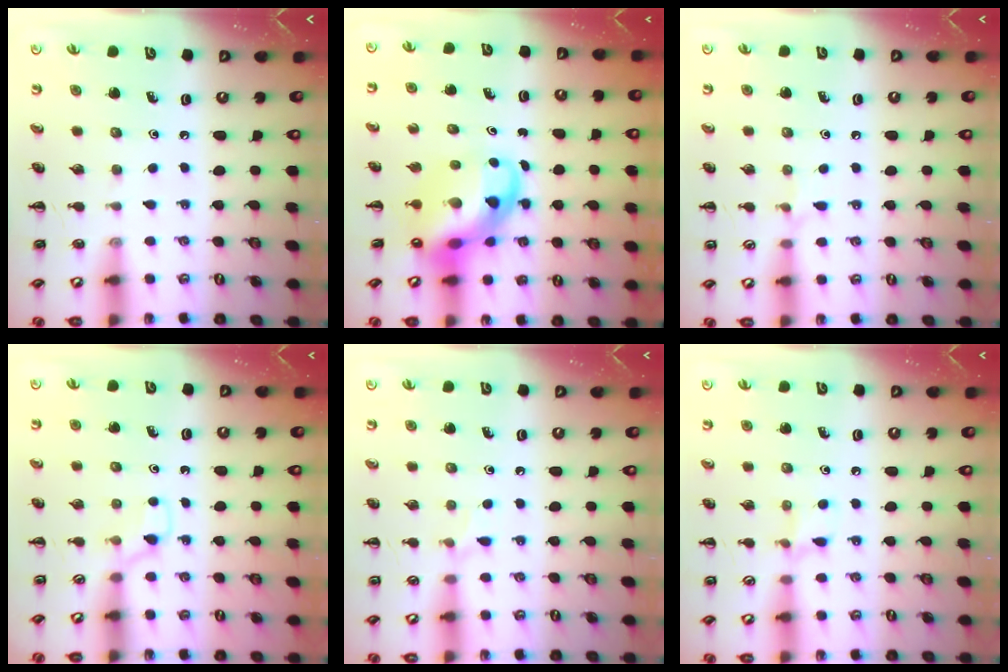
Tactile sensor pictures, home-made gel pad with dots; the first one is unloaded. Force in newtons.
{"total": 9.1, "press": 8.8, "slide": 2.4}
{"total": 4.1, "press": 3.8, "slide": 1.6}
{"total": 2.8, "press": 2.5, "slide": 1.1}
{"total": 4.5, "press": 4.2, "slide": 1.5}
{"total": 6.1, "press": 5.8, "slide": 1.9}